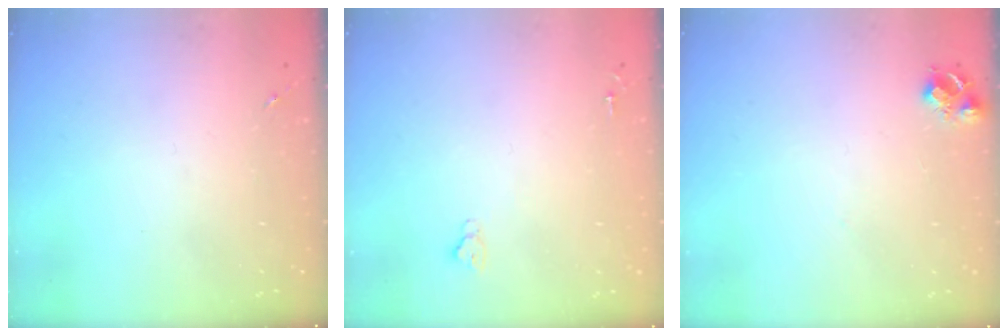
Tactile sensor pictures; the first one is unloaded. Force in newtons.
{"total": 2.6, "press": 2.5, "slide": 0.3}
{"total": 7.3, "press": 7.2, "slide": 0.8}